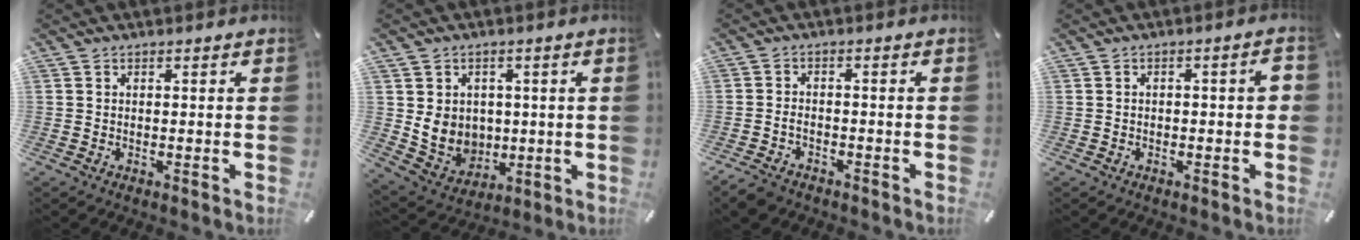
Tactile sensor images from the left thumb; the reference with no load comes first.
{"total": 8.2, "force": [1.6, 7.8, 2.1], "torque": [-0.052, -0.012, 0.037]}
{"total": 3.2, "force": [-2.2, 1.9, 1.4], "torque": [-0.038, 0.007, -0.045]}
{"total": 3.4, "force": [-0.5, 1.5, 3.0], "torque": [-0.050, 0.012, -0.010]}